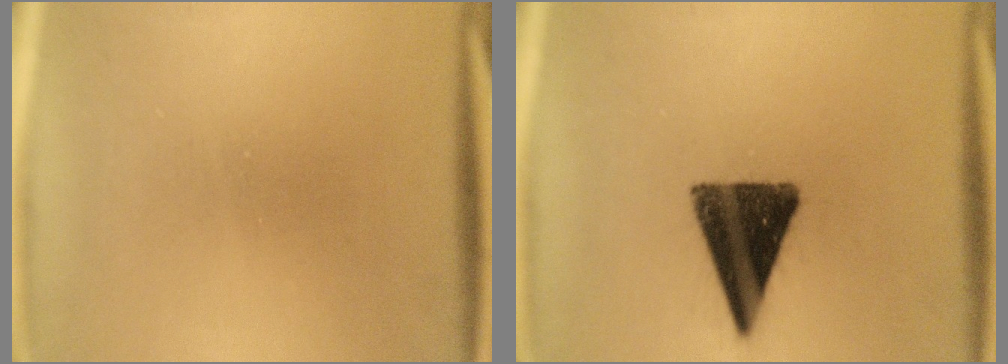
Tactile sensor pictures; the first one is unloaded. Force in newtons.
{"total": 13.3}